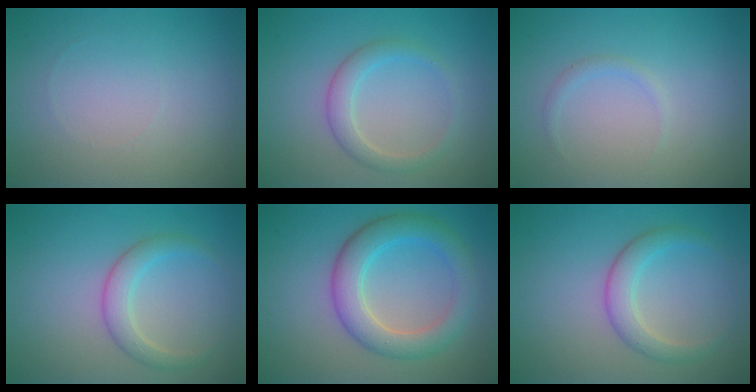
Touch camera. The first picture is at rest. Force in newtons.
{"total": 2.2, "press": 2.2, "slide": 0.1}
{"total": 0.7, "press": 0.7, "slide": 0.1}
{"total": 2.5, "press": 2.5, "slide": 0.2}
{"total": 5.0, "press": 5.0, "slide": 0.3}
{"total": 2.7, "press": 2.7, "slide": 0.2}